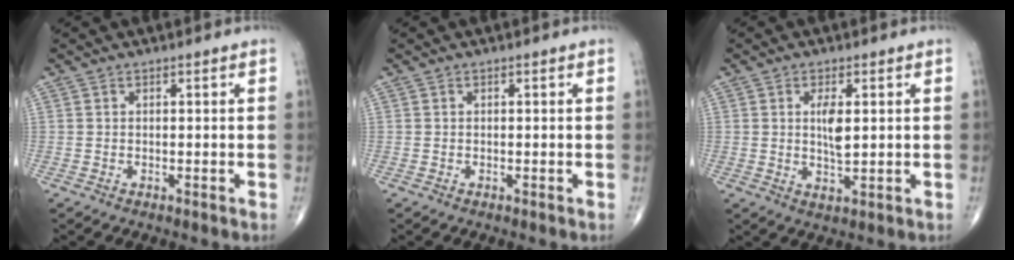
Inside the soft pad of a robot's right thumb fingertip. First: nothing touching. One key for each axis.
{"total": 0.0}
{"total": 4.8, "fx": 0.8, "fy": 1.8, "fz": 4.4, "tx": -0.073, "ty": -0.009, "tz": 0.018}